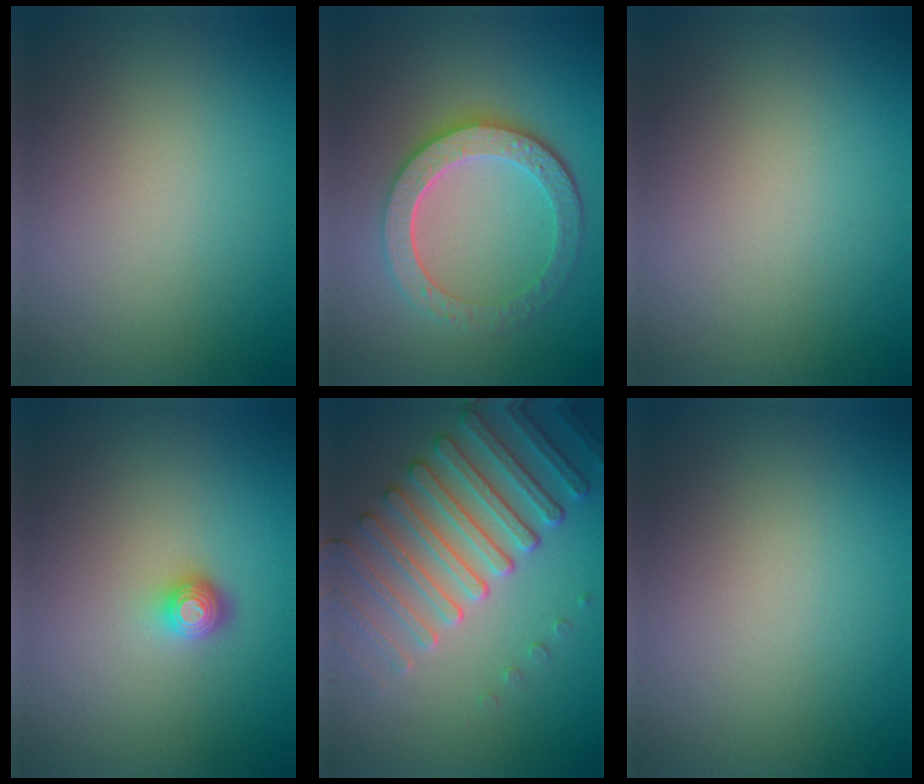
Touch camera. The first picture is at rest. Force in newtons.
{"total": 5.8, "press": 4.5, "slide": 3.6}
{"total": 0.0}
{"total": 1.9, "press": 1.4, "slide": 1.3}
{"total": 6.1, "press": 5.4, "slide": 2.8}
{"total": 0.0}